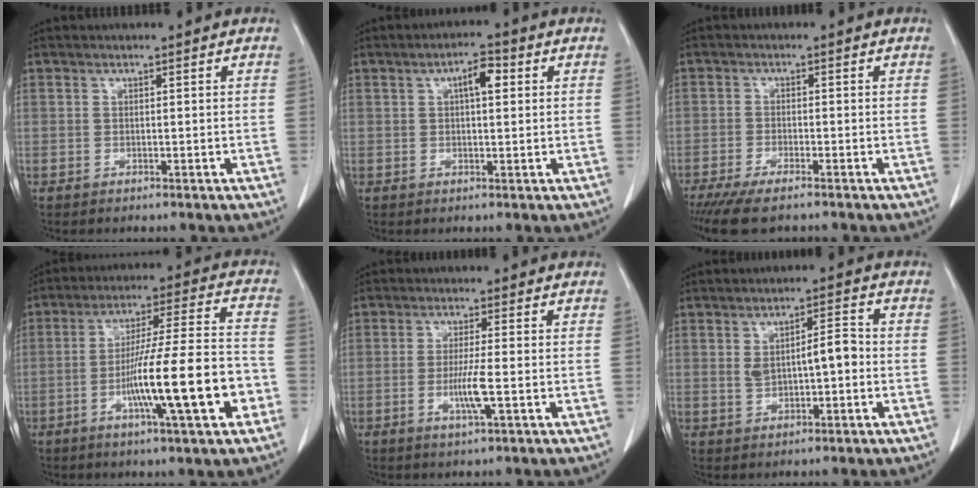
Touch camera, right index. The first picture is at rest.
{"total": 4.0, "force": [1.2, 1.3, 3.6], "torque": [-0.061, 0.011, 0.017]}
{"total": 6.9, "force": [-5.4, 1.2, 4.1], "torque": [-0.068, -0.015, -0.090]}
{"total": 16.6, "force": [-5.3, 0.8, 15.8], "torque": [-0.265, -0.001, -0.085]}
{"total": 4.6, "force": [-1.1, -0.3, 4.4], "torque": [-0.090, -0.011, -0.023]}
{"total": 5.5, "force": [0.0, 1.7, 5.2], "torque": [-0.092, 0.016, 0.005]}